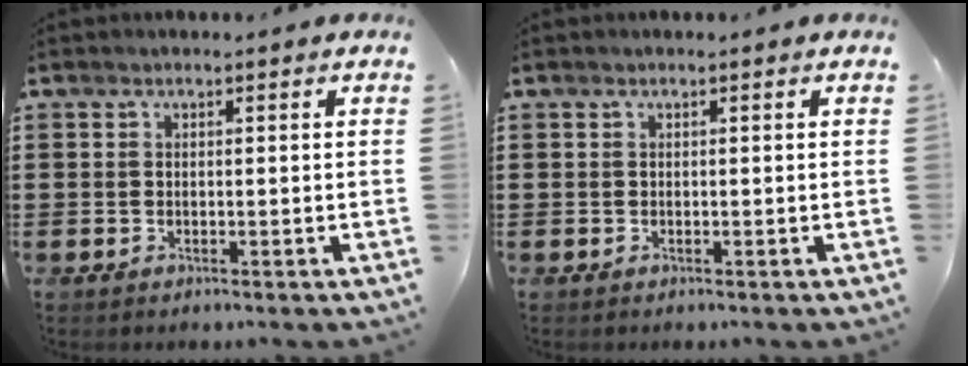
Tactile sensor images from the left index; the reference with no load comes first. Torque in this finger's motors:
{"motor_torque": [0.00, 0.01, 0.00, 0.00]}